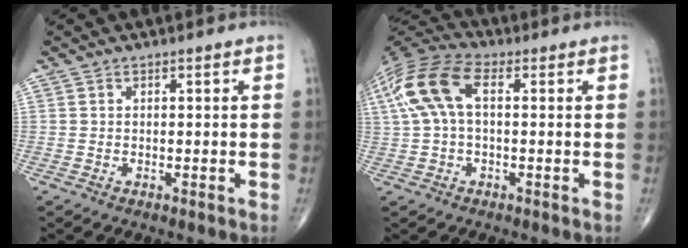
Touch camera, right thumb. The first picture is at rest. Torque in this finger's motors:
{"motor_torque": [0.23, 0.36, 1.15, 0.19, 0.42]}